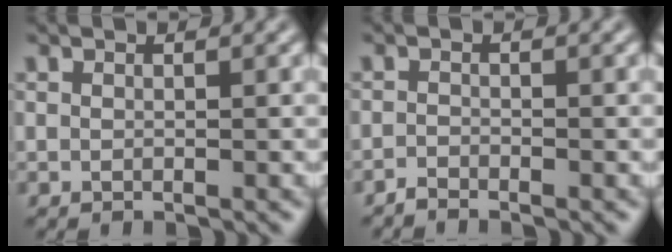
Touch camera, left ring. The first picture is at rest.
{"total": 1.0, "force": [-0.9, 0.1, 0.3], "torque": [-0.004, -0.001, -0.022]}